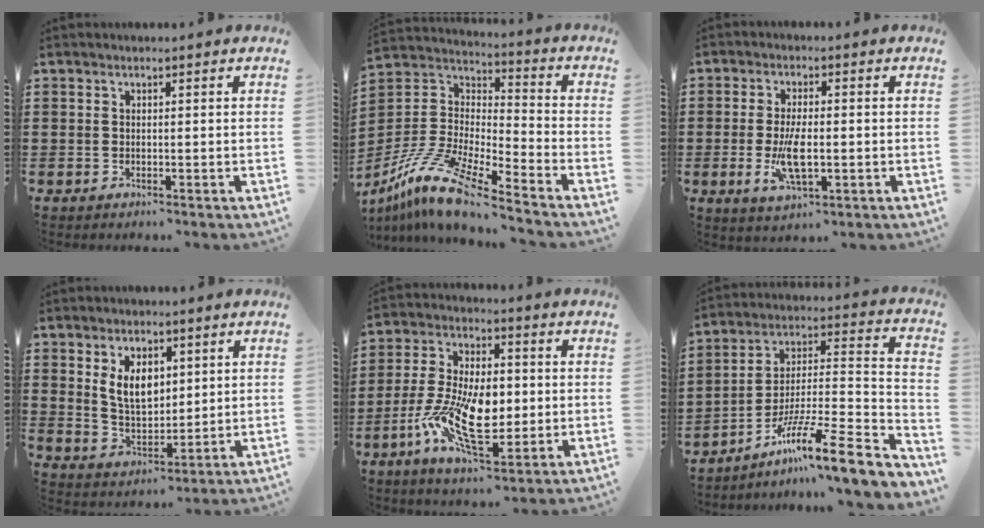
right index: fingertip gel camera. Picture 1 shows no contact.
{"total": 12.4, "force": [-10.0, 1.7, 7.1], "torque": [-0.175, 0.007, -0.207]}
{"total": 6.8, "force": [-1.1, 2.7, 6.2], "torque": [-0.133, -0.008, -0.024]}
{"total": 7.0, "force": [2.5, 4.2, 5.0], "torque": [-0.104, 0.008, 0.045]}
{"total": 12.6, "force": [-2.4, 6.3, 10.7], "torque": [-0.226, -0.007, -0.045]}
{"total": 12.4, "force": [-7.8, 1.5, 9.5], "torque": [-0.155, -0.001, -0.146]}